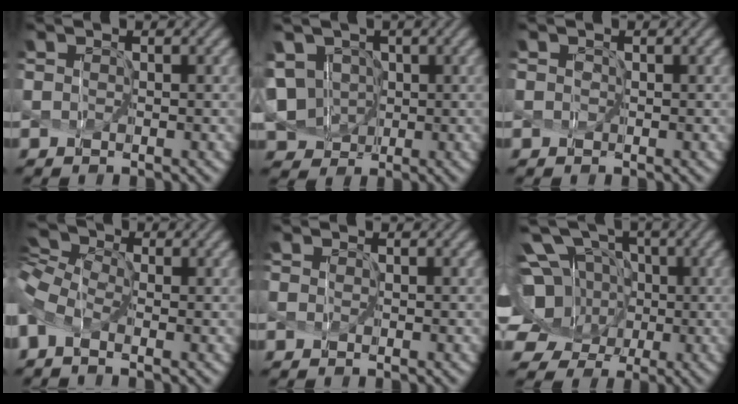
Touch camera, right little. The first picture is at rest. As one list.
[{"total": 9.8, "force": [0.6, 8.9, 4.1], "torque": [-0.127, 0.017, -0.011]}, {"total": 0.6, "force": [0.1, 0.6, 0.1], "torque": [0.009, 0.004, -0.002]}, {"total": 5.0, "force": [-1.5, 2.8, 3.9], "torque": [-0.102, 0.004, -0.042]}, {"total": 0.0}, {"total": 12.6, "force": [0.3, 10.9, 6.4], "torque": [-0.167, 0.023, -0.011]}]